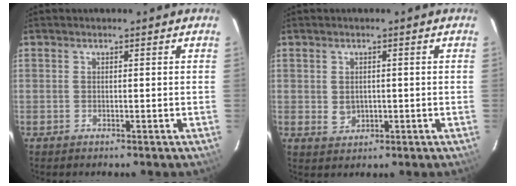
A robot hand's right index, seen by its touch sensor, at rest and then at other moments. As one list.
[{"total": 2.6, "force": [0.0, 2.3, 1.3], "torque": [-0.022, 0.002, 0.005]}]